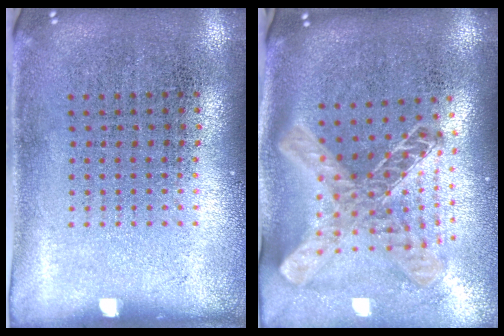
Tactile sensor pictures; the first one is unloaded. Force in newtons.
{"total": 1.9, "press": 1.6, "slide": 1.1}